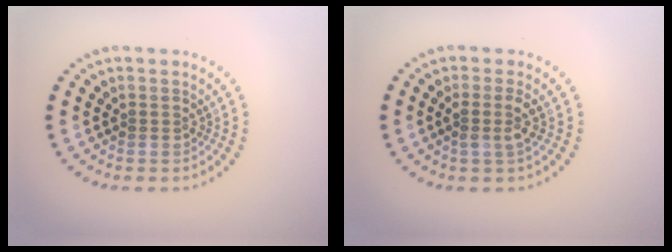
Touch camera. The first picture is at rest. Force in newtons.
{"total": 1.7, "press": 1.3, "slide": 1.0}